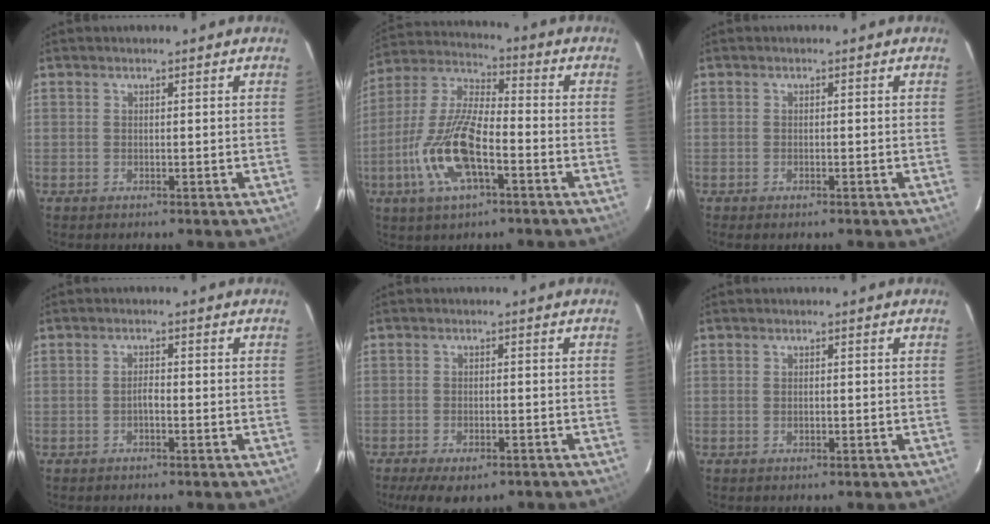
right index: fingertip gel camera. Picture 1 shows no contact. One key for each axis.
{"total": 15.1, "fx": -5.8, "fy": 5.3, "fz": 12.9, "tx": -0.274, "ty": -0.006, "tz": -0.115}
{"total": 1.1, "fx": -0.9, "fy": 0.3, "fz": 0.6, "tx": -0.013, "ty": -0.003, "tz": -0.016}
{"total": 1.2, "fx": -0.7, "fy": 0.4, "fz": 0.9, "tx": -0.016, "ty": 0.005, "tz": -0.016}
{"total": 8.7, "fx": -6.2, "fy": 3.6, "fz": 5.0, "tx": -0.116, "ty": -0.023, "tz": -0.093}
{"total": 0.7, "fx": -0.2, "fy": 0.5, "fz": 0.5, "tx": -0.009, "ty": 0.002, "tz": -0.003}